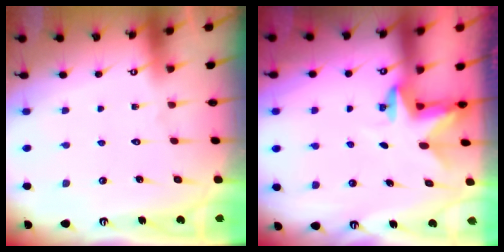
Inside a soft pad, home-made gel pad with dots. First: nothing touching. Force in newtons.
{"total": 2.5, "press": 2.5, "slide": 0.4}